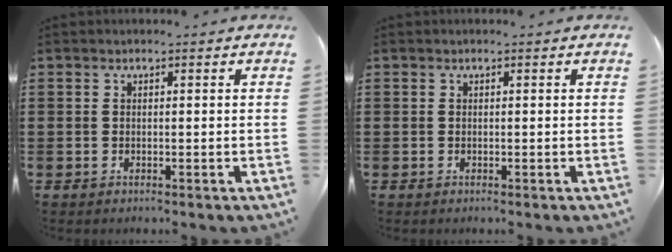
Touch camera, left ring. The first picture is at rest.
{"total": 0.0}